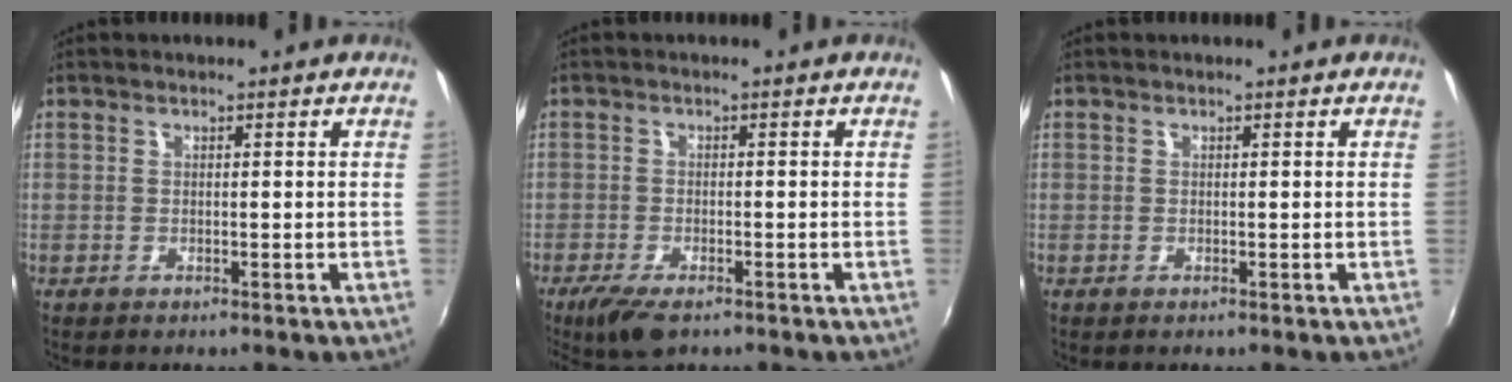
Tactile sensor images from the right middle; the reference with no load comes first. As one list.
[{"total": 6.1, "force": [-4.3, 2.1, 3.9], "torque": [-0.094, -0.023, -0.077]}, {"total": 0.0}]